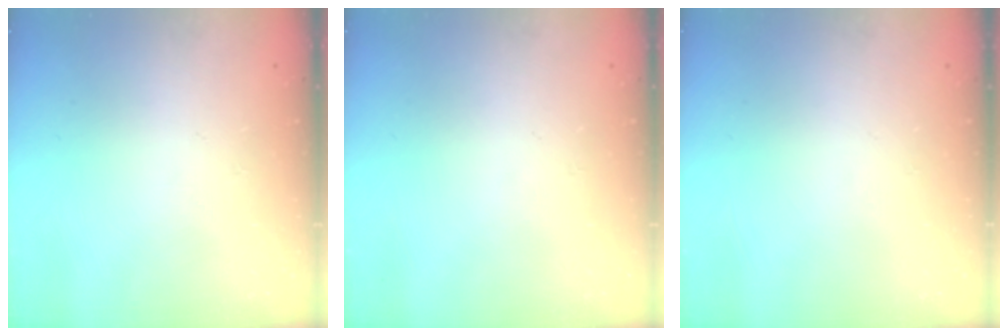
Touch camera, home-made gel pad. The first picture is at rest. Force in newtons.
{"total": 0.0}
{"total": 0.0}